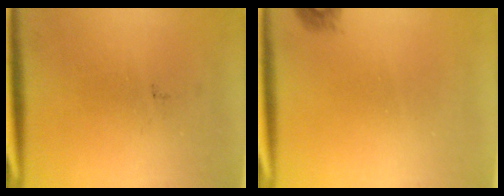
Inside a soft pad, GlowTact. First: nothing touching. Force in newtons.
{"total": 0.9}